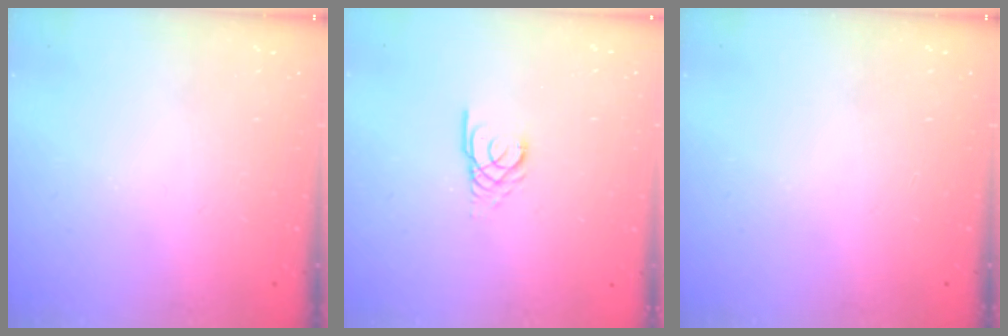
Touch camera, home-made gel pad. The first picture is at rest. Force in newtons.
{"total": 2.4, "press": 2.4, "slide": 0.1}
{"total": 0.0}